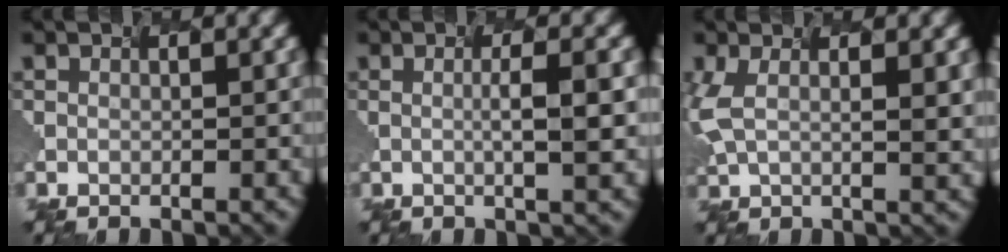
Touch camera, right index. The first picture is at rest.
{"total": 2.6, "force": [-0.3, 0.3, 2.6], "torque": [-0.038, 0.006, 0.001]}
{"total": 3.4, "force": [0.8, 1.3, 3.1], "torque": [-0.080, 0.000, 0.022]}